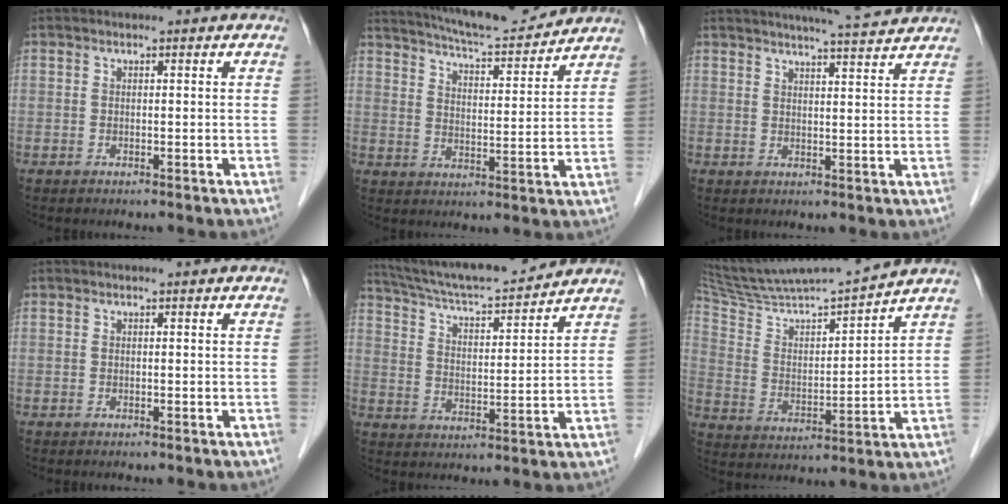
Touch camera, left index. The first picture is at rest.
{"total": 13.4, "force": [12.6, 1.0, 4.6], "torque": [-0.084, -0.001, 0.188]}
{"total": 9.2, "force": [8.6, -0.1, 3.4], "torque": [-0.060, 0.010, 0.104]}
{"total": 0.0}
{"total": 16.0, "force": [14.8, 1.2, 6.0], "torque": [-0.114, 0.007, 0.242]}
{"total": 15.3, "force": [14.3, -1.2, 5.2], "torque": [-0.105, -0.004, 0.258]}